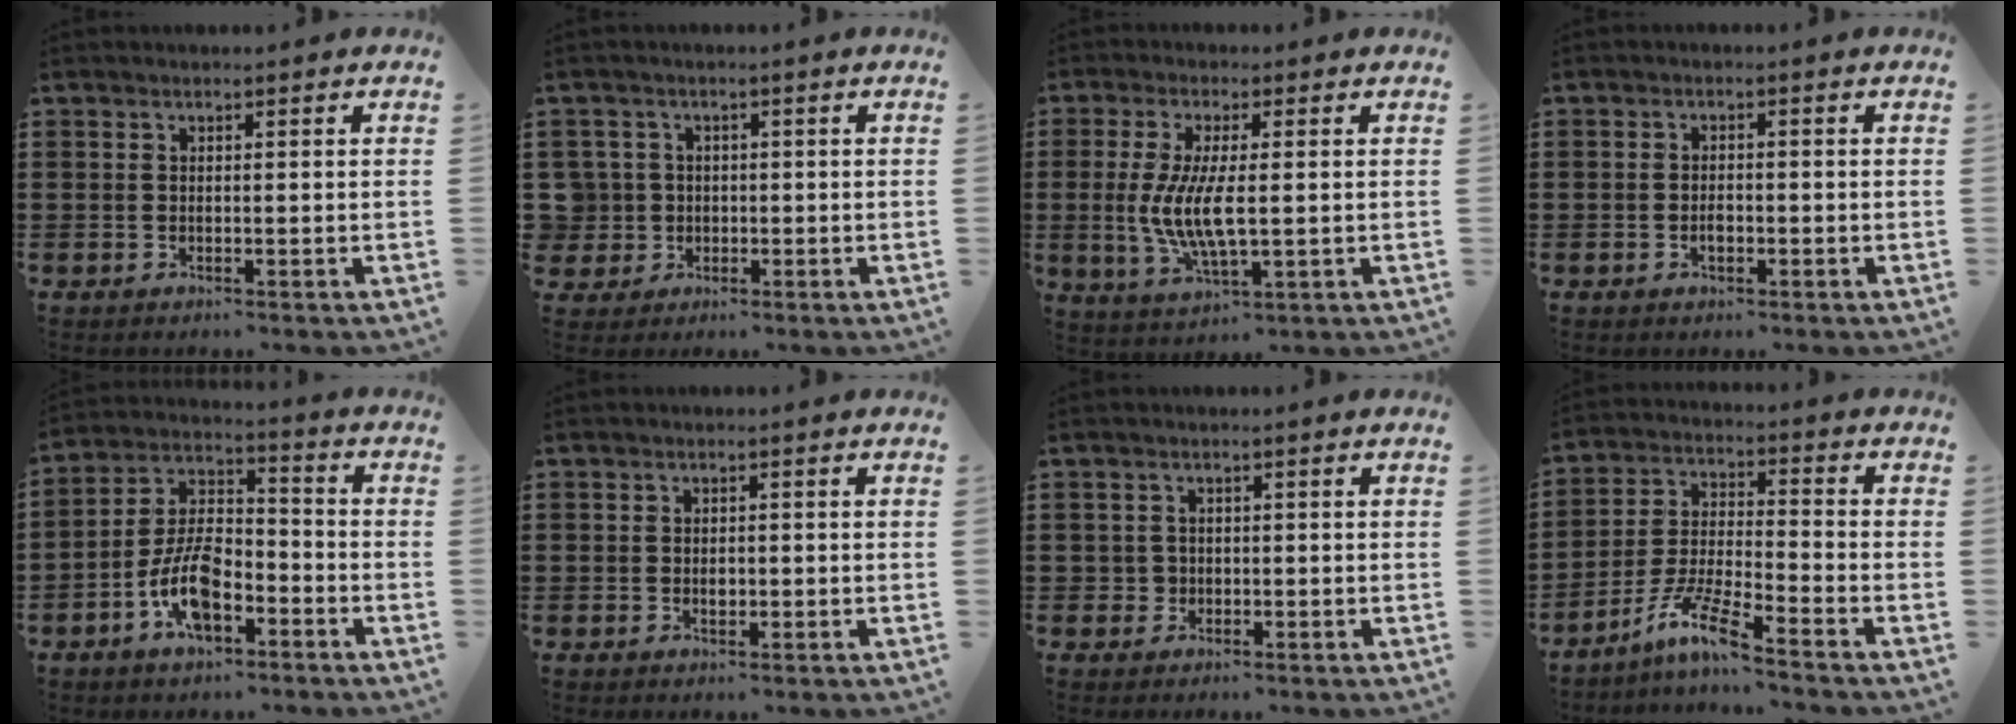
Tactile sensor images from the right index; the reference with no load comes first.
{"total": 3.9, "force": [-0.2, 3.8, 0.5], "torque": [-0.043, 0.007, -0.012]}
{"total": 7.8, "force": [-0.3, 2.4, 7.5], "torque": [-0.162, -0.010, -0.010]}
{"total": 1.8, "force": [-0.6, 0.9, 1.4], "torque": [-0.027, 0.001, -0.012]}
{"total": 9.5, "force": [-4.4, 4.7, 7.0], "torque": [-0.154, 0.007, -0.084]}
{"total": 1.4, "force": [-0.2, 0.9, 1.0], "torque": [-0.021, 0.004, -0.004]}
{"total": 1.4, "force": [-0.2, 1.3, 0.2], "torque": [-0.009, 0.005, -0.006]}
{"total": 8.2, "force": [-6.4, 0.2, 5.1], "torque": [-0.124, -0.014, -0.131]}